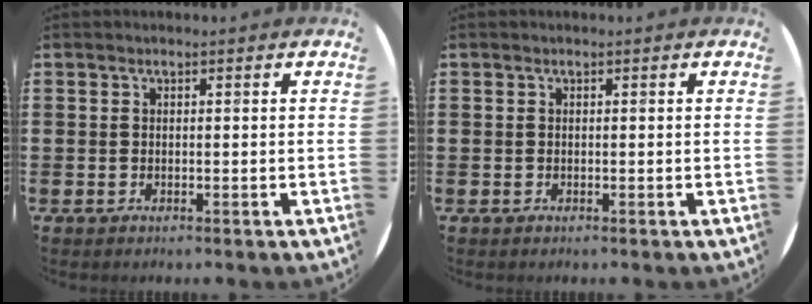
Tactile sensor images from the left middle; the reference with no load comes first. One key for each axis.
{"total": 0.0}